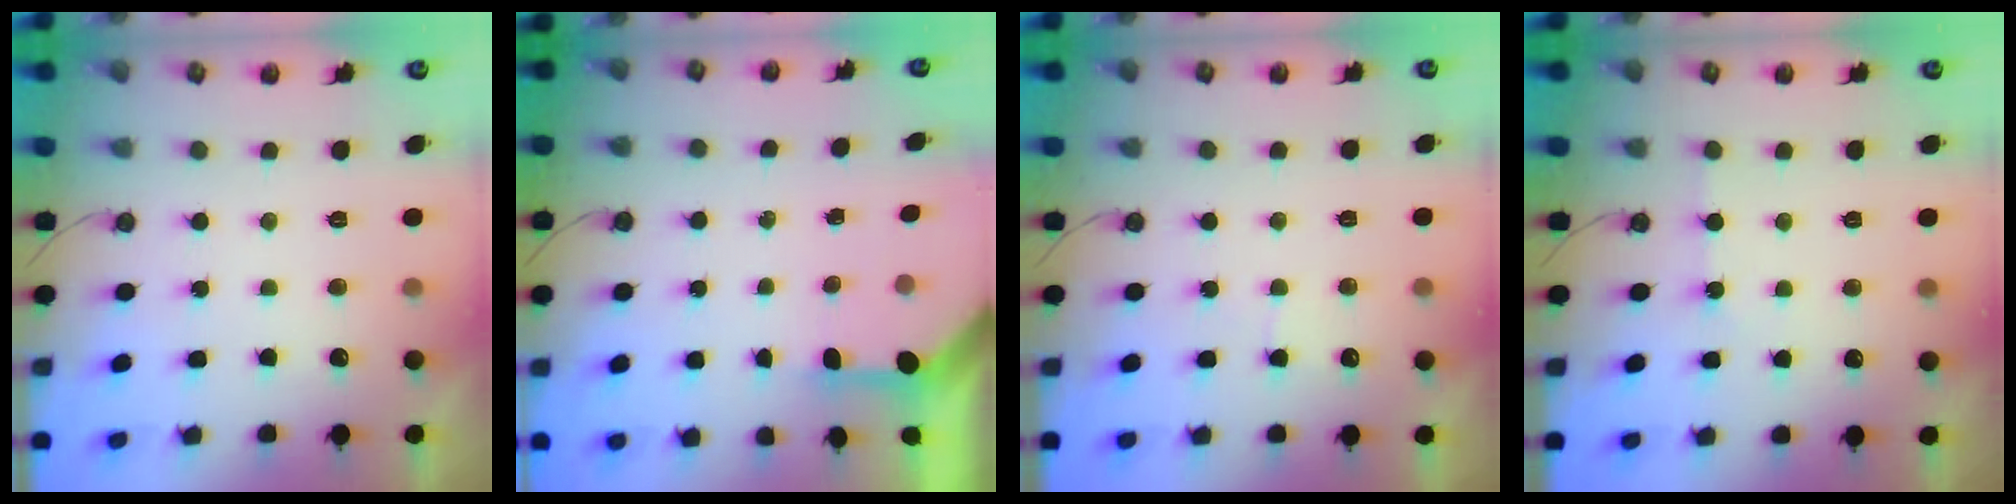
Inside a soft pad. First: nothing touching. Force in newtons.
{"total": 3.0, "press": 3.0, "slide": 0.2}
{"total": 4.5, "press": 4.5, "slide": 0.6}
{"total": 2.7, "press": 2.7, "slide": 0.5}